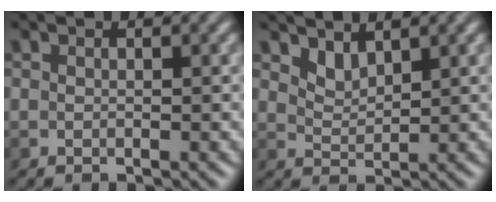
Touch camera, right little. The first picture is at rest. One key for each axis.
{"total": 1.7, "fx": 1.4, "fy": 0.6, "fz": 0.7, "tx": -0.016, "ty": -0.008, "tz": 0.031}